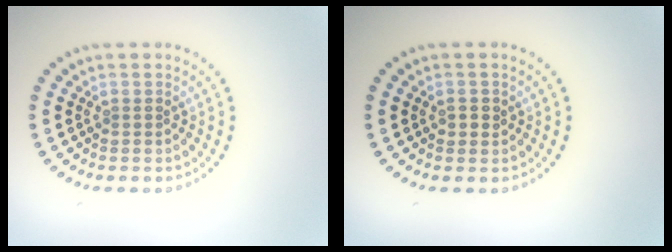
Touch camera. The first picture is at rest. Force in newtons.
{"total": 1.0, "press": 1.0, "slide": 0.2}